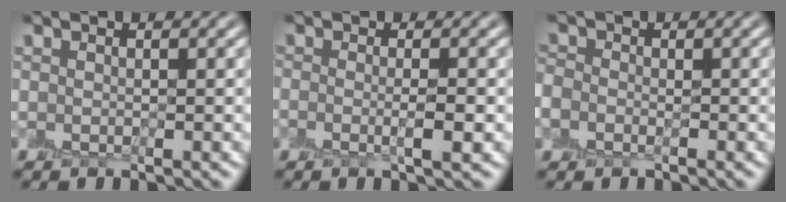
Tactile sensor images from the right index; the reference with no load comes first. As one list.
[{"total": 1.7, "force": [-0.7, 0.4, 1.5], "torque": [-0.025, -0.004, -0.015]}, {"total": 1.6, "force": [-0.8, 1.3, 0.5], "torque": [-0.006, -0.001, -0.018]}]